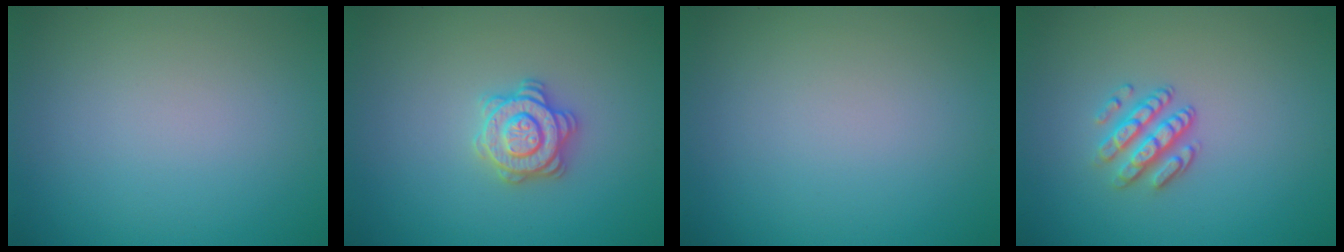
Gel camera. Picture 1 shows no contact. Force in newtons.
{"total": 2.8, "press": 2.8, "slide": 0.2}
{"total": 0.0}
{"total": 2.9, "press": 2.3, "slide": 1.6}